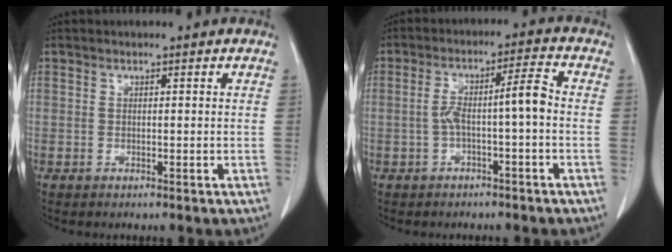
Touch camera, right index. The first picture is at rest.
{"total": 5.9, "force": [-1.1, 0.4, 5.8], "torque": [-0.108, 0.029, -0.015]}